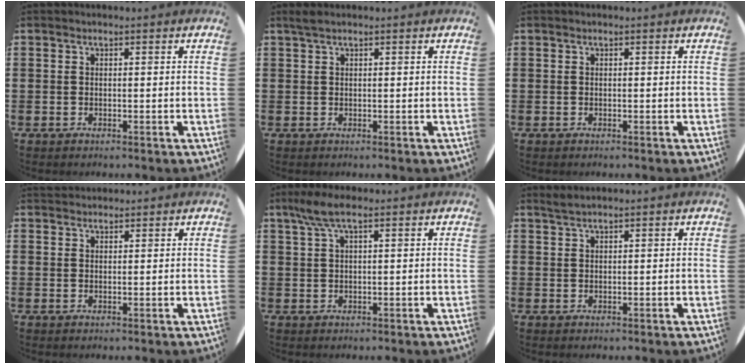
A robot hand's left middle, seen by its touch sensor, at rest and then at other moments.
{"total": 0.8, "force": [0.6, 0.0, 0.5], "torque": [-0.012, 0.002, 0.012]}
{"total": 0.0}
{"total": 1.3, "force": [1.2, 0.3, -0.2], "torque": [0.003, 0.002, 0.024]}
{"total": 3.8, "force": [2.3, 0.8, 3.0], "torque": [-0.063, 0.006, 0.039]}
{"total": 1.2, "force": [1.1, -0.1, 0.4], "torque": [-0.009, 0.001, 0.020]}